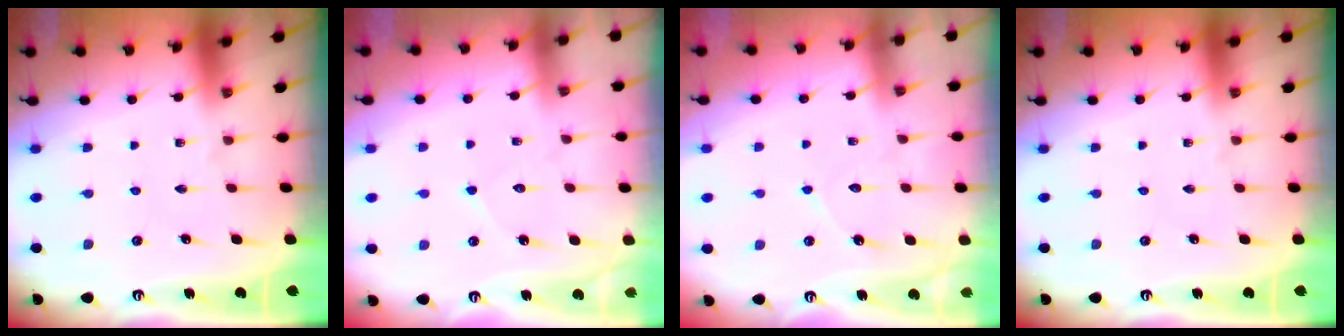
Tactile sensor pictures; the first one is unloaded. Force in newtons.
{"total": 5.4, "press": 5.4, "slide": 0.5}
{"total": 6.1, "press": 6.1, "slide": 0.5}
{"total": 0.0}